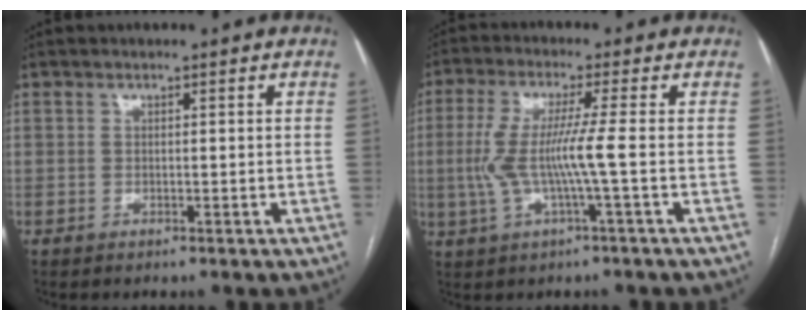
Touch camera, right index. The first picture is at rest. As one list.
[{"total": 7.8, "force": [-0.9, -0.7, 7.7], "torque": [-0.167, 0.005, -0.018]}]